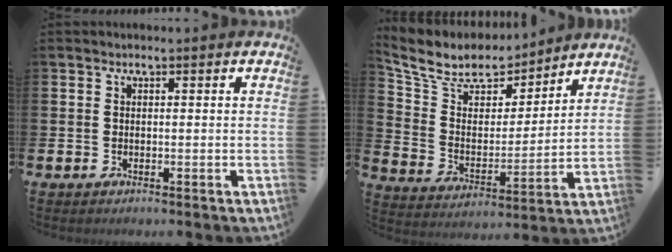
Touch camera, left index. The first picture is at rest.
{"total": 8.7, "force": [7.9, 3.3, 1.5], "torque": [-0.078, -0.054, 0.141]}